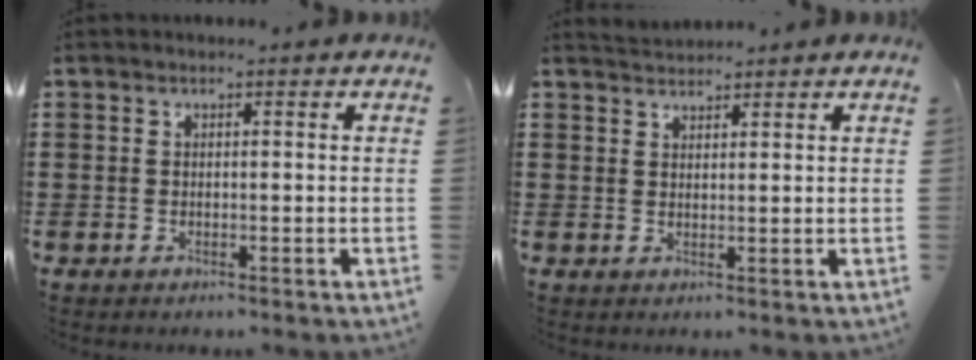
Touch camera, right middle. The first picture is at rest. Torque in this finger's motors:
{"motor_torque": [-0.07, -0.18, -0.07, -0.03]}